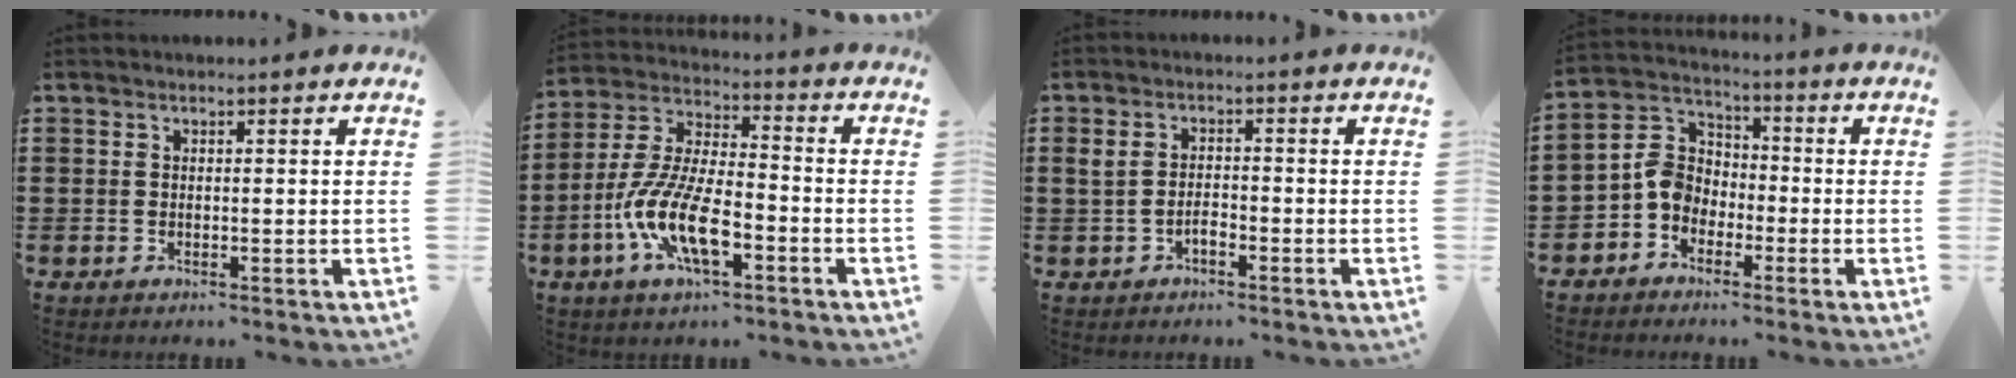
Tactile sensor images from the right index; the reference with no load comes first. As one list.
[{"total": 10.9, "force": [-4.9, 3.6, 9.0], "torque": [-0.216, -0.013, -0.095]}, {"total": 2.3, "force": [-1.0, 1.3, 1.7], "torque": [-0.043, 0.000, -0.023]}, {"total": 6.3, "force": [-2.0, 5.2, 3.1], "torque": [-0.095, 0.008, -0.046]}]